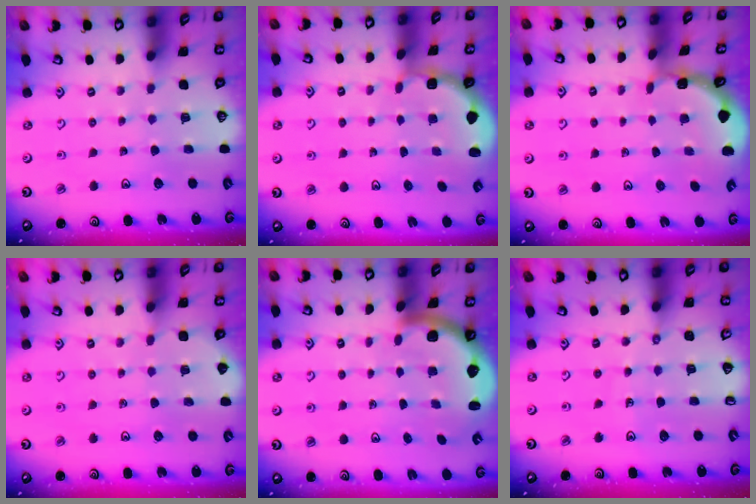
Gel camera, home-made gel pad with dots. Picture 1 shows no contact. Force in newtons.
{"total": 2.0, "press": 1.8, "slide": 0.7}
{"total": 1.2, "press": 1.2, "slide": 0.1}
{"total": 1.5, "press": 1.5, "slide": 0.3}
{"total": 2.7, "press": 2.6, "slide": 0.5}
{"total": 7.3, "press": 7.1, "slide": 1.9}